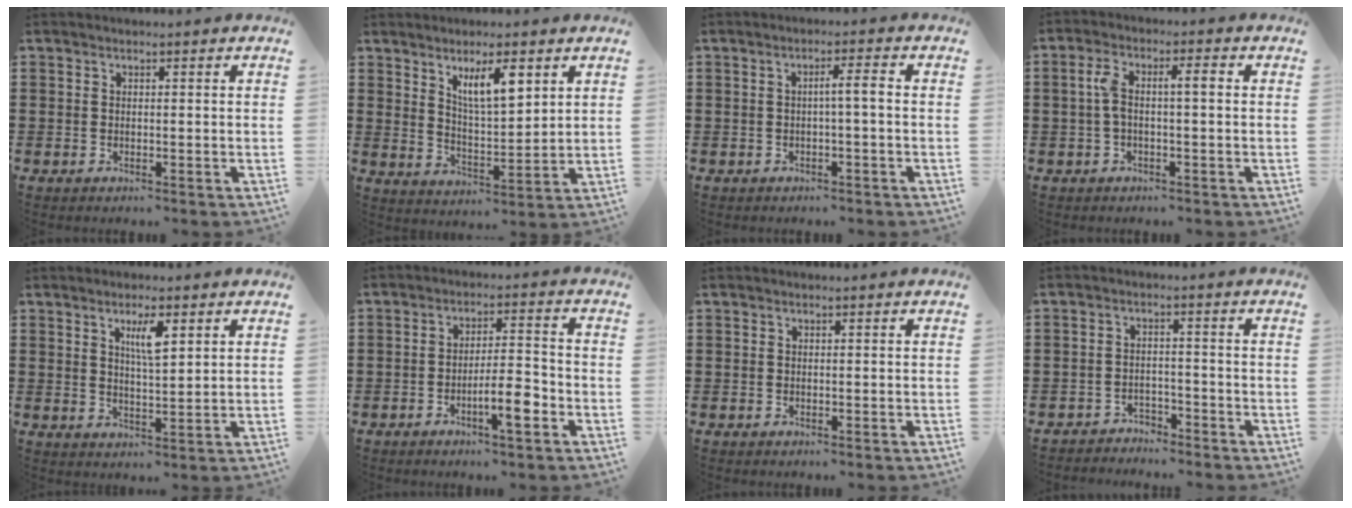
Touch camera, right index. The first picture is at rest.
{"total": 6.8, "force": [3.9, 2.1, 5.1], "torque": [-0.094, -0.001, 0.064]}
{"total": 2.6, "force": [-0.4, 0.0, 2.5], "torque": [-0.046, -0.001, -0.010]}
{"total": 4.5, "force": [0.0, 1.4, 4.3], "torque": [-0.093, 0.005, -0.009]}
{"total": 4.3, "force": [2.1, 1.0, 3.6], "torque": [-0.068, 0.004, 0.031]}
{"total": 6.3, "force": [-2.8, 1.4, 5.5], "torque": [-0.096, 0.002, -0.051]}
{"total": 0.0}
{"total": 2.7, "force": [-2.6, 0.5, -0.2], "torque": [-0.007, 0.002, -0.058]}